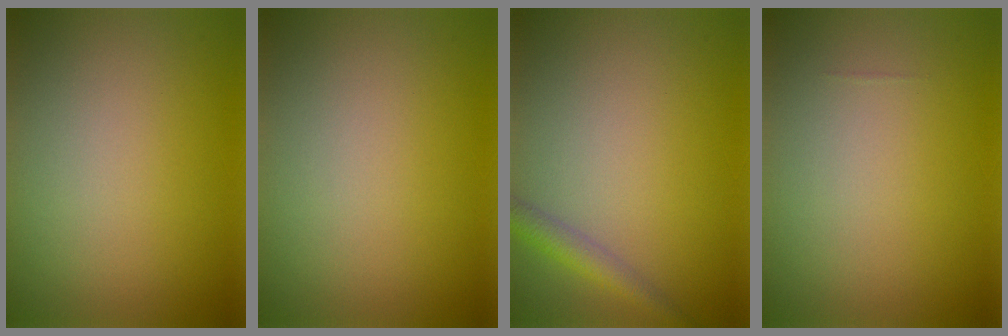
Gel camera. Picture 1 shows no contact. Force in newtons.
{"total": 0.0}
{"total": 2.2, "press": 2.2, "slide": 0.1}
{"total": 0.0}